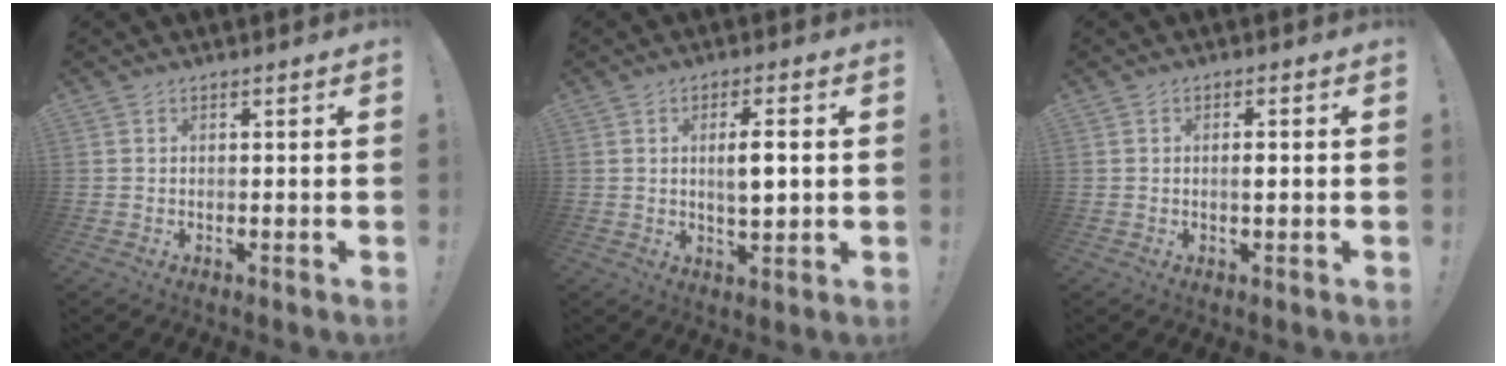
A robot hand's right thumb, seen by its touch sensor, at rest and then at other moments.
{"total": 6.0, "force": [0.7, 1.7, 5.7], "torque": [-0.081, -0.004, 0.005]}
{"total": 1.9, "force": [-0.3, 0.4, 1.8], "torque": [-0.017, -0.003, -0.010]}